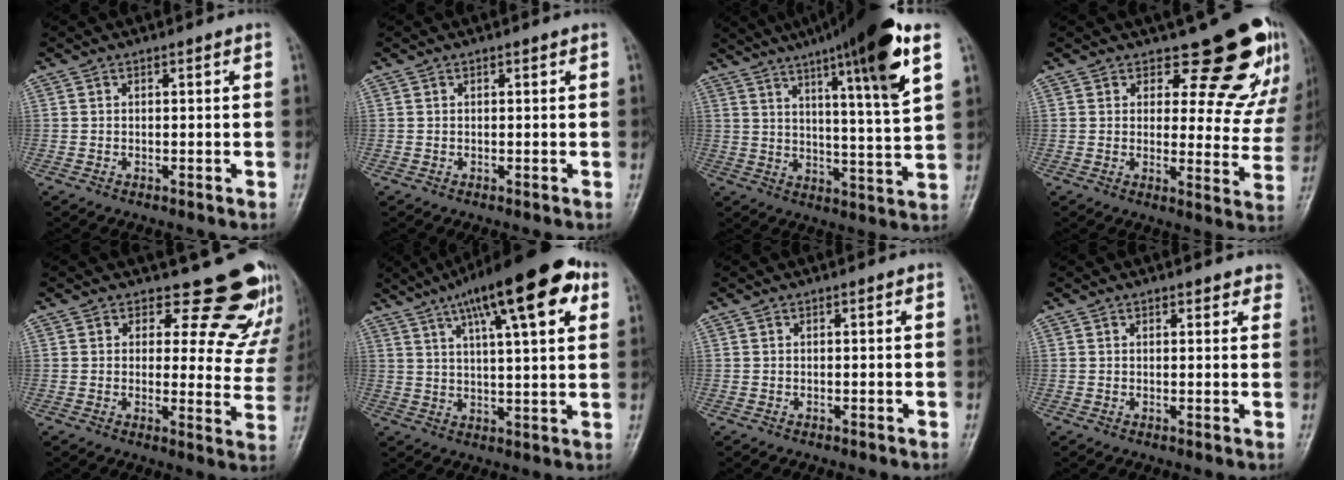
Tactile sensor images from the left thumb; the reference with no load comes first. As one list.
[{"total": 0.0}, {"total": 19.5, "force": [10.6, 1.9, 16.2], "torque": [-0.236, -0.035, 0.158]}, {"total": 13.8, "force": [10.9, 5.9, 5.8], "torque": [-0.013, -0.084, 0.119]}, {"total": 14.7, "force": [13.0, 6.2, 2.9], "torque": [0.027, -0.107, 0.127]}, {"total": 19.2, "force": [9.5, 5.3, 15.8], "torque": [-0.221, 0.000, 0.140]}, {"total": 0.0}, {"total": 2.6, "force": [2.2, 1.2, 0.7], "torque": [0.022, -0.005, 0.017]}]